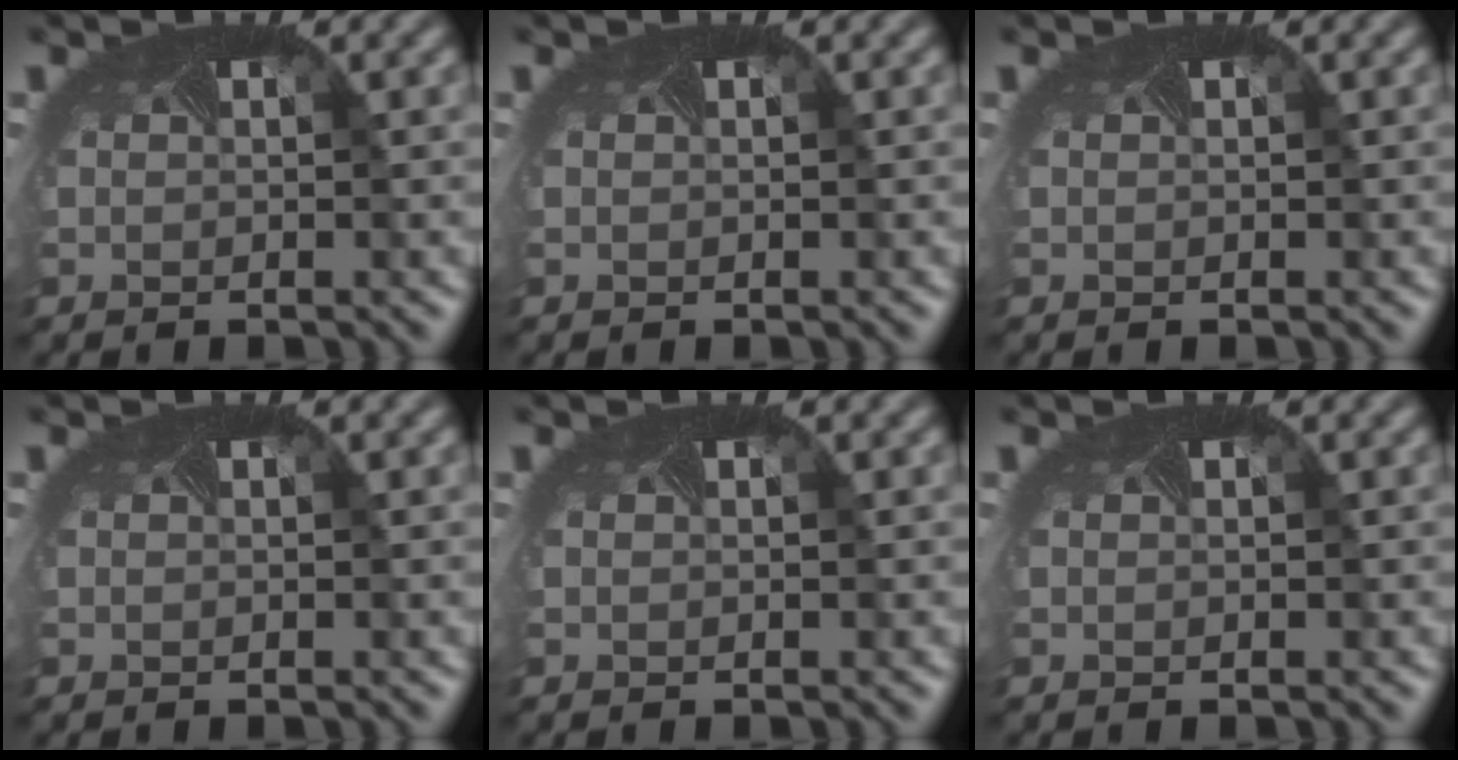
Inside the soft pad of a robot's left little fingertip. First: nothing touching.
{"total": 0.0}
{"total": 0.0}
{"total": 0.0}
{"total": 0.0}
{"total": 0.0}